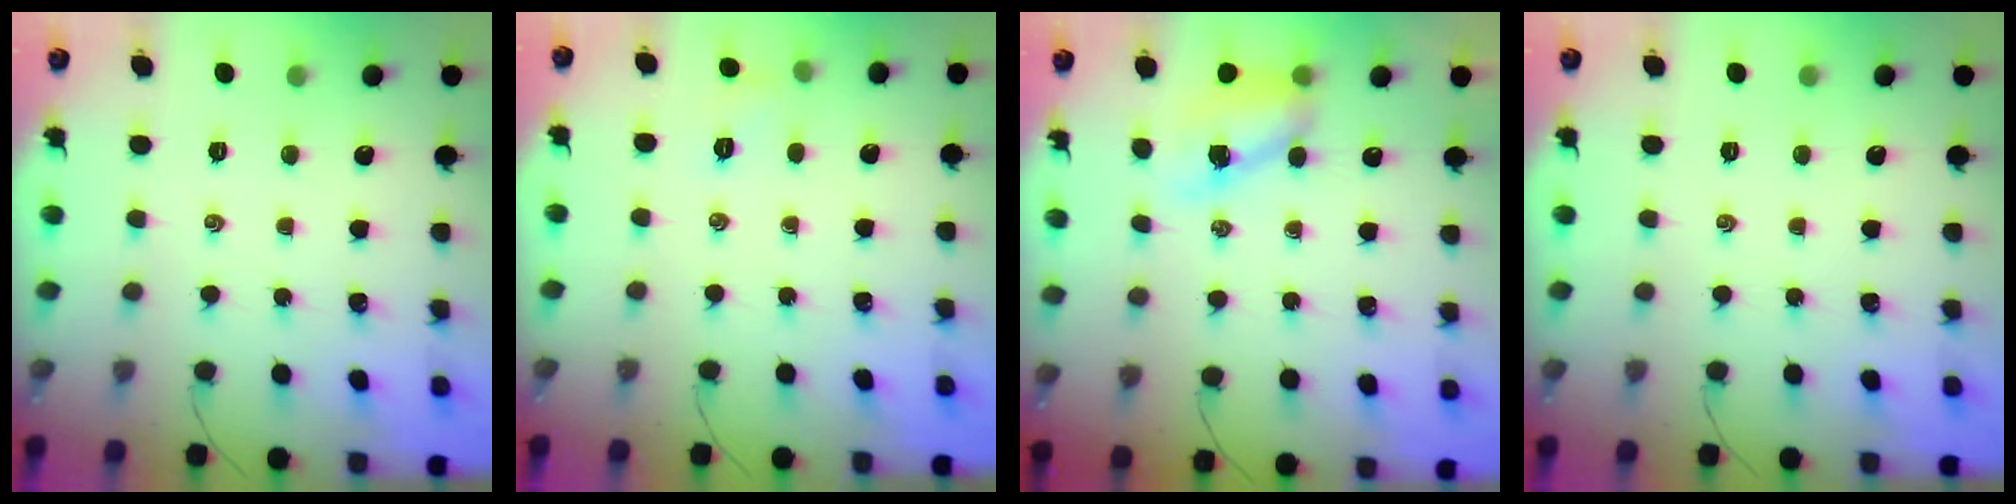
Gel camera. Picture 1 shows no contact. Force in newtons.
{"total": 5.3, "press": 5.1, "slide": 1.6}
{"total": 8.6, "press": 8.4, "slide": 1.5}
{"total": 0.0}